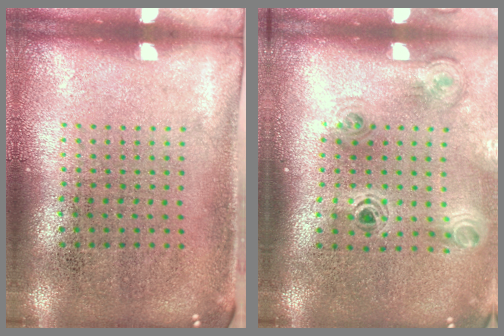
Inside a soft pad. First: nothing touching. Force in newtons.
{"total": 1.2, "press": 1.2, "slide": 0.3}